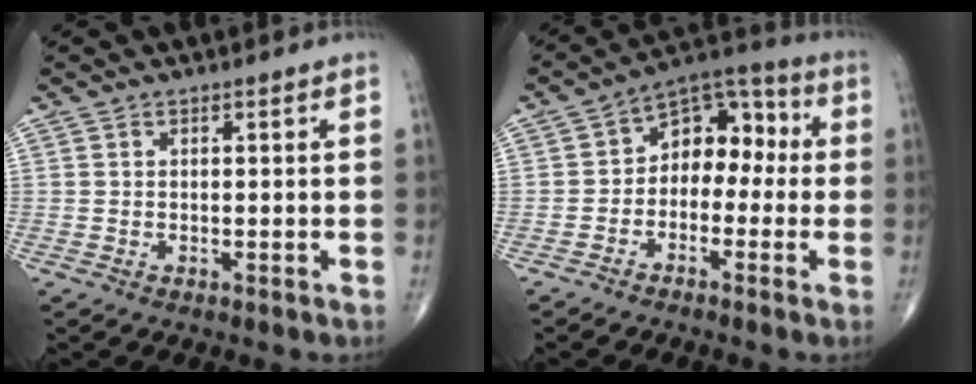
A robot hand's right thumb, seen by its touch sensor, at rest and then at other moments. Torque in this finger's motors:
{"motor_torque": [-0.40, 0.09, 0.26, -0.47, 0.11]}